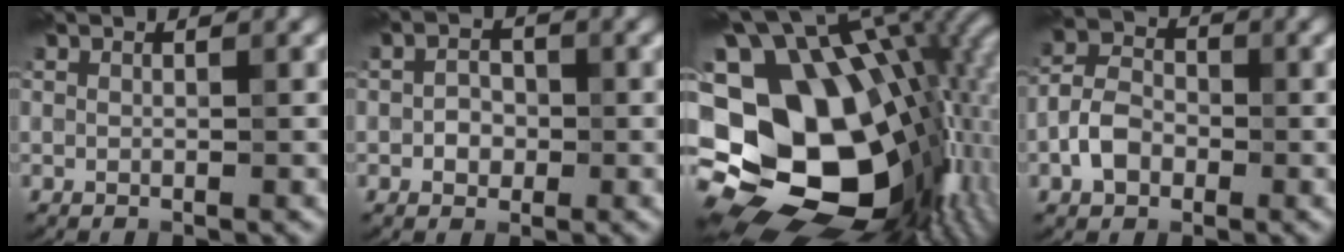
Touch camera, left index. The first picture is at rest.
{"total": 2.0, "force": [-0.5, 1.6, 1.0], "torque": [-0.014, 0.000, -0.016]}
{"total": 20.2, "force": [-1.6, 13.8, 14.7], "torque": [-0.241, -0.008, -0.020]}
{"total": 3.6, "force": [-1.7, 2.6, 1.9], "torque": [-0.038, 0.005, -0.041]}